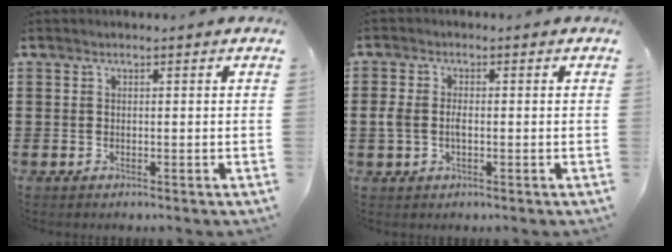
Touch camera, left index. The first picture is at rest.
{"total": 3.1, "force": [-0.3, 1.7, 2.6], "torque": [-0.066, -0.003, -0.009]}